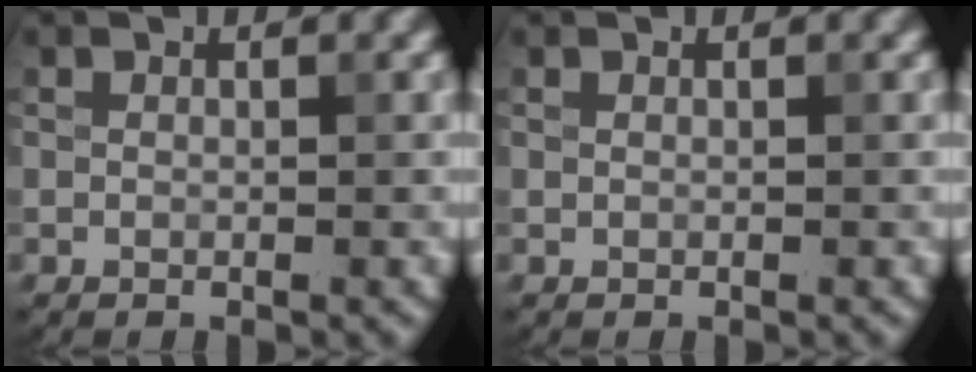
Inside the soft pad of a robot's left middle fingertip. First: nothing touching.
{"total": 0.0}